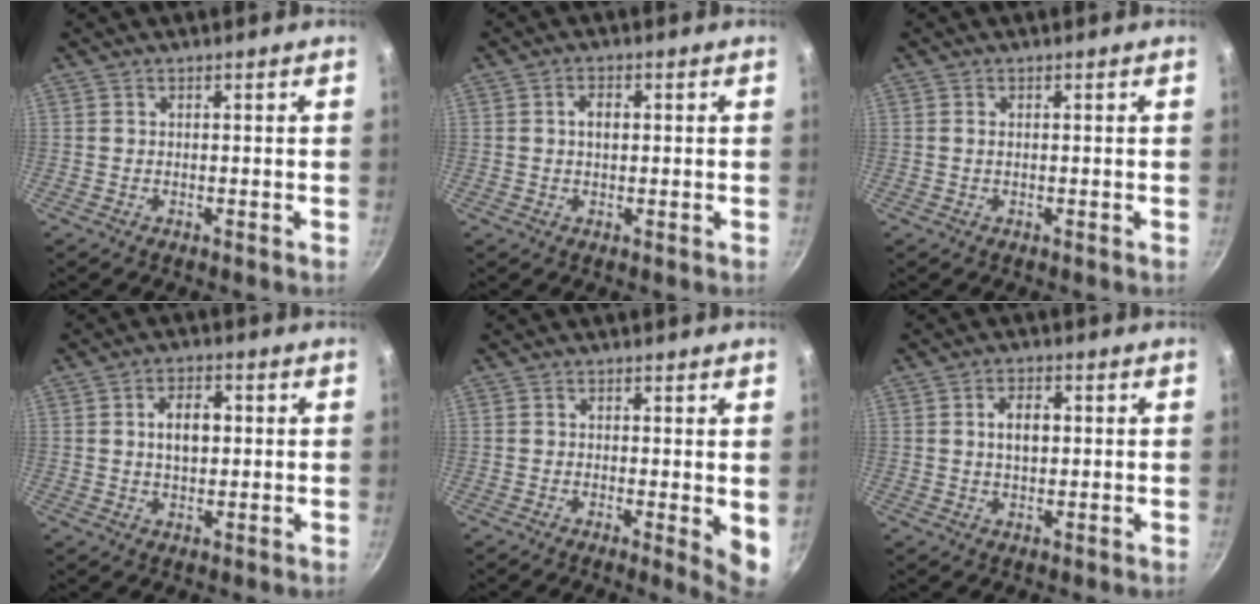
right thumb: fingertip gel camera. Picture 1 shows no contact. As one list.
[{"total": 2.7, "force": [0.3, 1.7, 2.1], "torque": [-0.026, 0.005, 0.004]}, {"total": 0.6, "force": [0.1, 0.3, 0.5], "torque": [-0.011, 0.001, 0.000]}, {"total": 6.1, "force": [0.8, 3.8, 4.8], "torque": [-0.062, 0.009, 0.011]}, {"total": 4.8, "force": [0.0, 1.3, 4.6], "torque": [-0.058, -0.014, -0.002]}, {"total": 4.8, "force": [0.6, 3.0, 3.7], "torque": [-0.050, 0.008, 0.009]}]